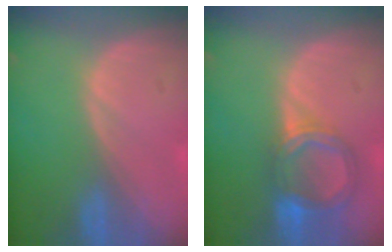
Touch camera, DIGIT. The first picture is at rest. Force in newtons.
{"total": 6.2, "press": 5.7, "slide": 2.5}